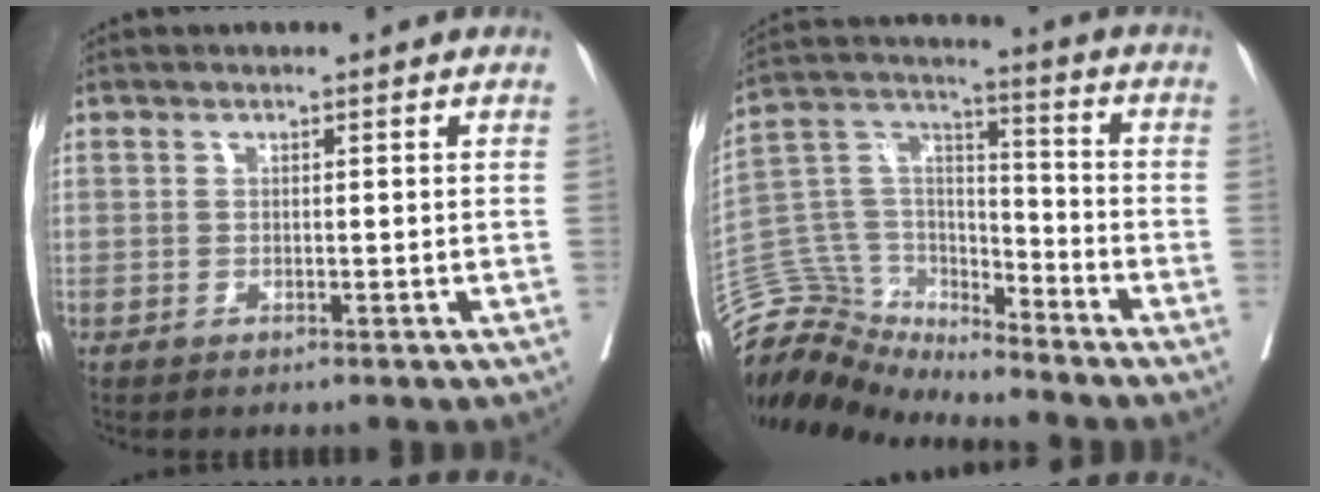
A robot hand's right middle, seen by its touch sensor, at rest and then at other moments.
{"total": 11.3, "force": [-11.0, 2.5, -0.3], "torque": [0.002, 0.071, -0.213]}